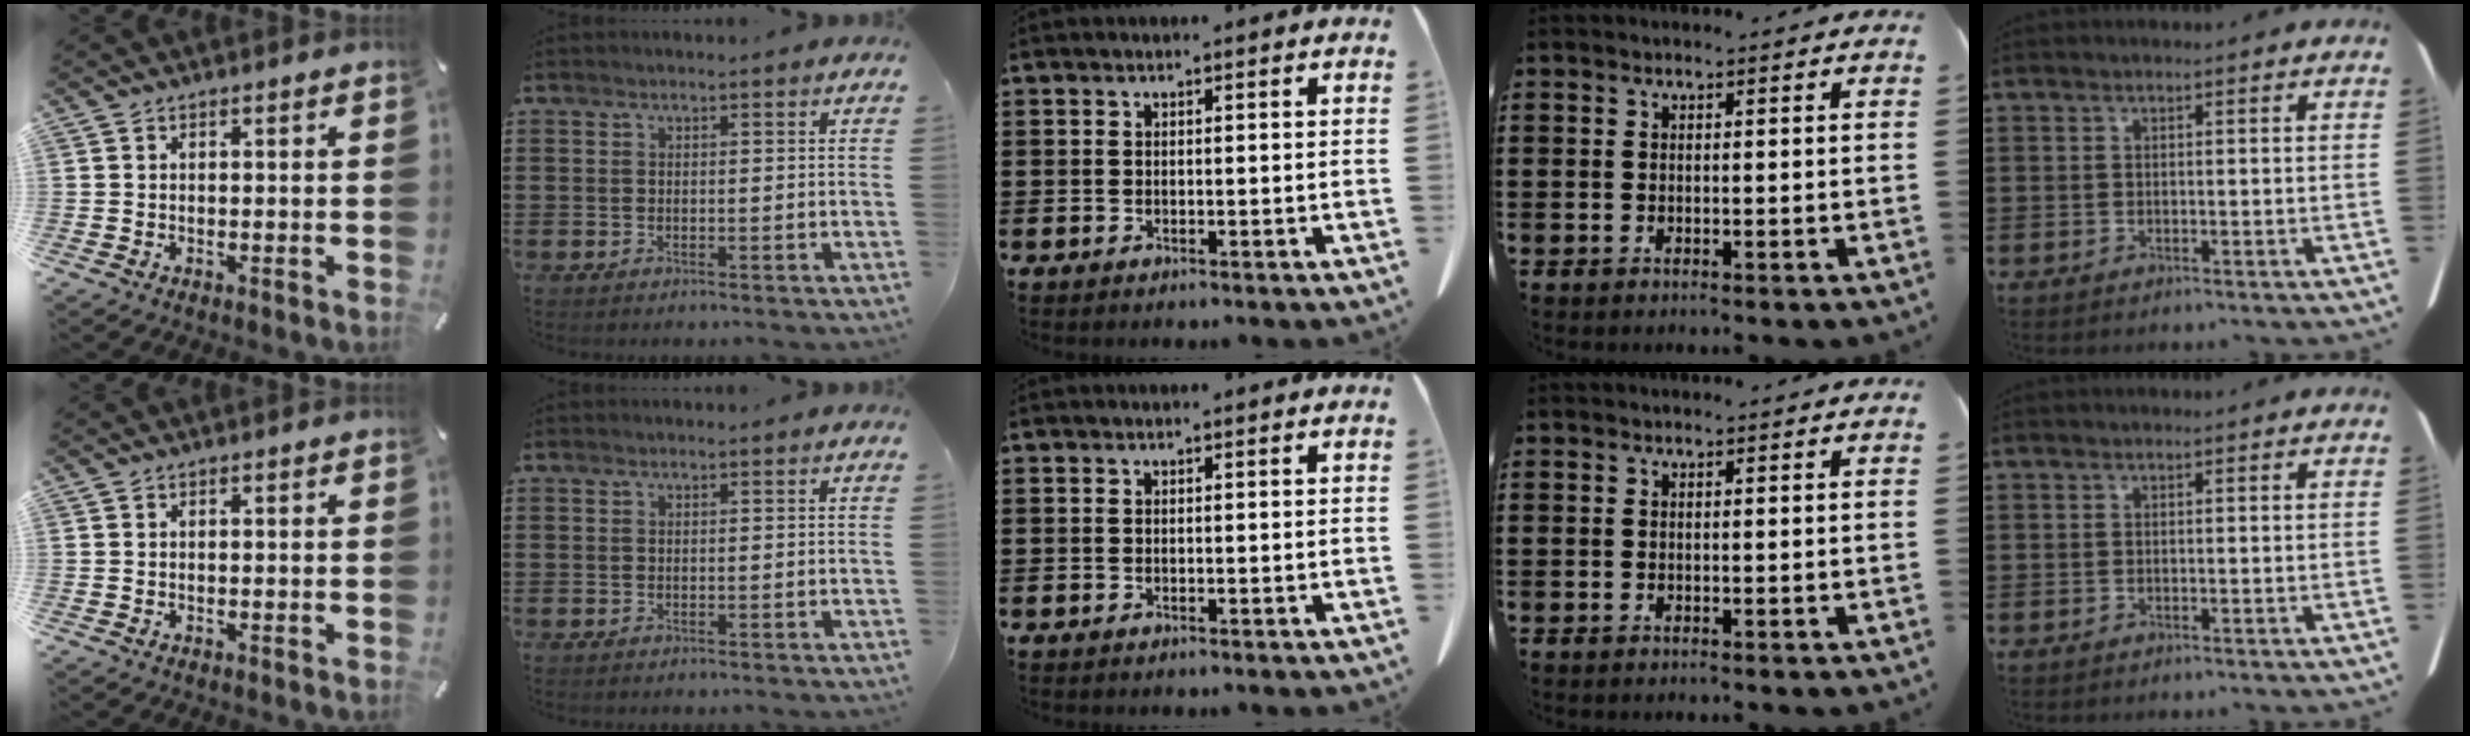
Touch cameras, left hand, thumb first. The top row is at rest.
{}